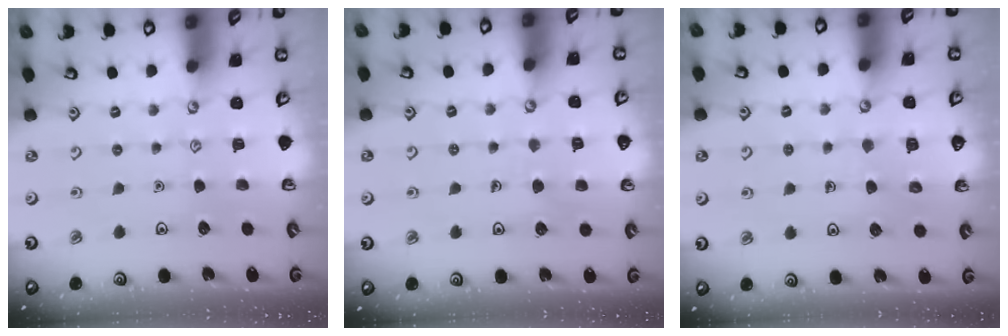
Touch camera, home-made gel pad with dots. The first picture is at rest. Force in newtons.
{"total": 3.9, "press": 3.9, "slide": 0.2}
{"total": 5.4, "press": 5.4, "slide": 0.4}